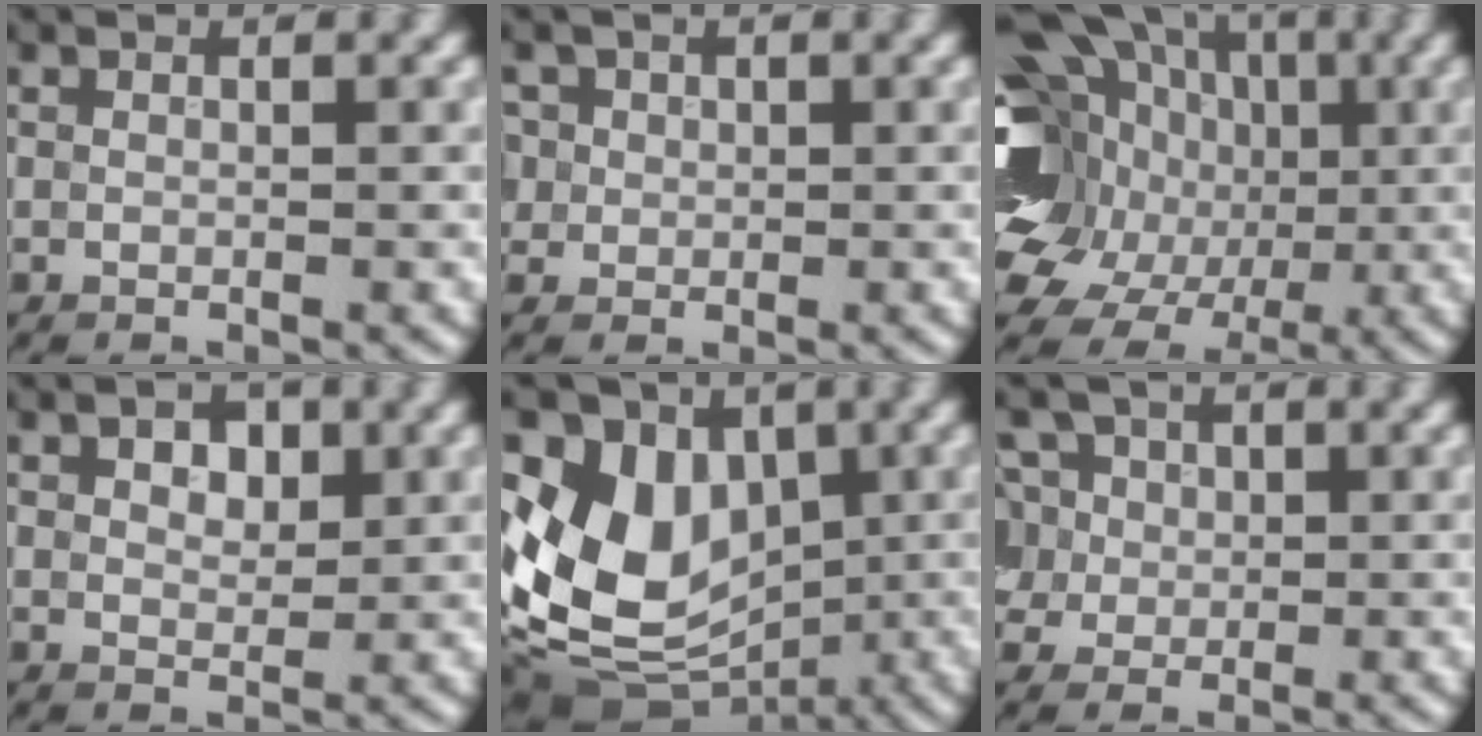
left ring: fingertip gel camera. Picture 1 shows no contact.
{"total": 4.2, "force": [1.6, 3.5, 1.7], "torque": [-0.031, 0.017, 0.015]}
{"total": 20.6, "force": [1.0, 17.7, 10.6], "torque": [-0.218, 0.032, -0.013]}
{"total": 3.3, "force": [1.5, 1.9, 2.2], "torque": [-0.032, 0.007, 0.018]}
{"total": 11.2, "force": [-0.2, 9.1, 6.6], "torque": [-0.111, 0.006, -0.014]}
{"total": 7.9, "force": [2.5, 6.5, 3.9], "torque": [-0.067, 0.031, 0.015]}